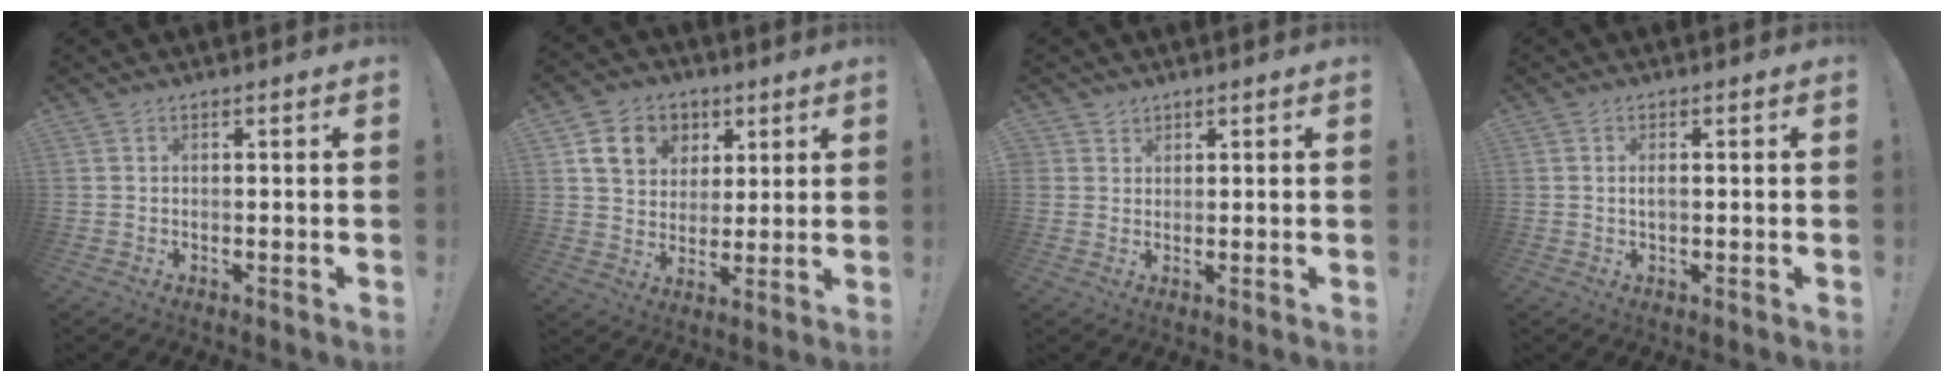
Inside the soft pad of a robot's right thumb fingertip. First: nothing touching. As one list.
[{"total": 11.9, "force": [5.2, 9.7, 4.5], "torque": [-0.060, -0.020, 0.104]}, {"total": 2.2, "force": [1.6, 1.5, 0.0], "torque": [0.002, -0.008, 0.028]}, {"total": 1.4, "force": [0.0, 0.5, 1.3], "torque": [-0.021, 0.001, -0.002]}]